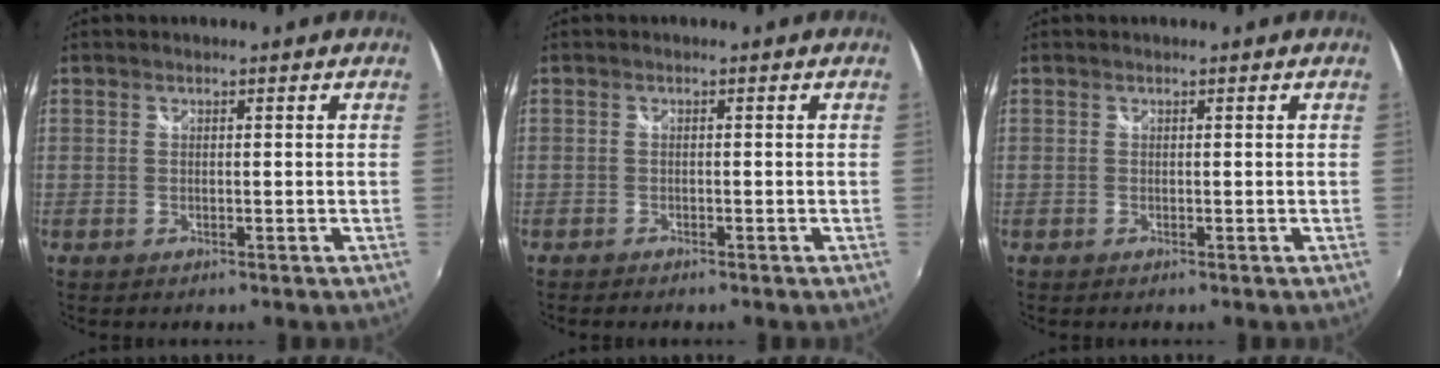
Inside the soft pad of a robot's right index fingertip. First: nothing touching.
{"total": 1.3, "force": [-1.2, 0.4, 0.4], "torque": [-0.014, -0.007, -0.023]}
{"total": 0.0}